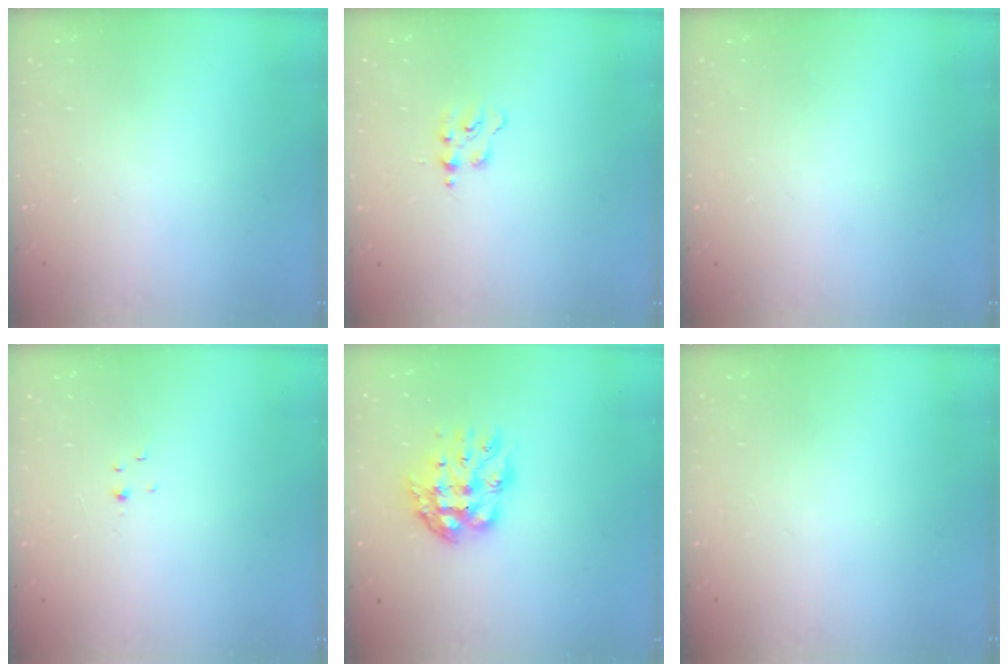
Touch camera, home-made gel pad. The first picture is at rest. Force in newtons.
{"total": 3.3, "press": 3.2, "slide": 0.3}
{"total": 0.0}
{"total": 1.1, "press": 1.1, "slide": 0.2}
{"total": 10.2, "press": 10.1, "slide": 0.8}
{"total": 0.0}